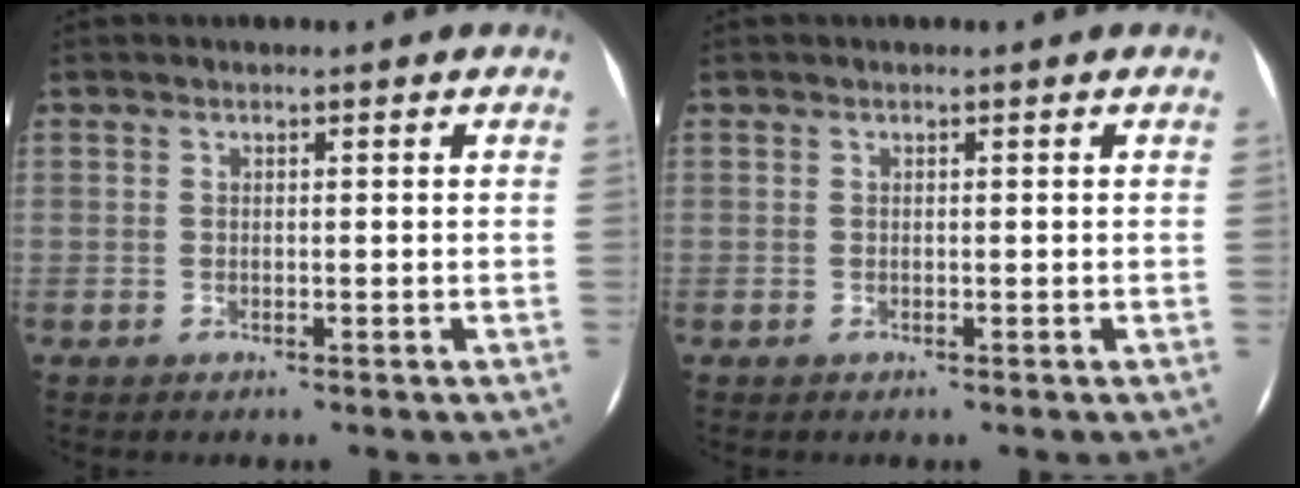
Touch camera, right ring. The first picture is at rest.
{"total": 0.0}